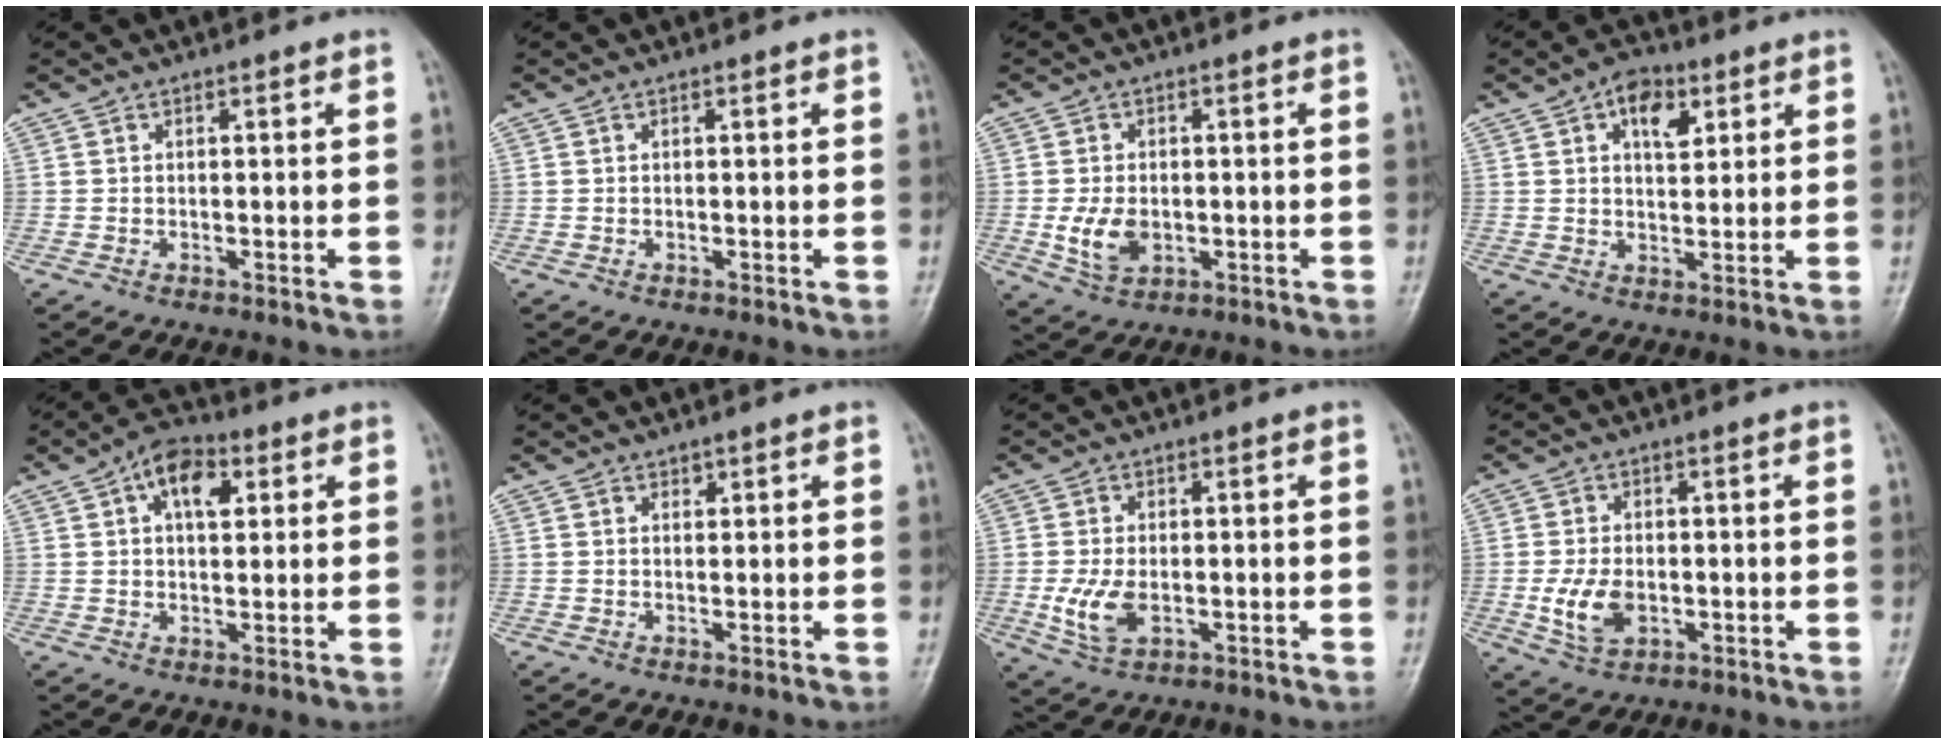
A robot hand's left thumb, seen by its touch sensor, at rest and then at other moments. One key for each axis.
{"total": 0.0}
{"total": 6.3, "fx": -1.0, "fy": 4.3, "fz": 4.5, "tx": -0.076, "ty": -0.003, "tz": -0.010}
{"total": 6.9, "fx": 3.0, "fy": 4.0, "fz": 4.7, "tx": -0.050, "ty": -0.008, "tz": 0.042}
{"total": 7.9, "fx": 2.9, "fy": 4.6, "fz": 5.8, "tx": -0.079, "ty": 0.007, "tz": 0.038}
{"total": 0.7, "fx": 0.5, "fy": 0.4, "fz": 0.2, "tx": 0.002, "ty": -0.003, "tz": 0.006}
{"total": 6.2, "fx": -1.1, "fy": 3.7, "fz": 4.9, "tx": -0.101, "ty": -0.006, "tz": -0.015}
{"total": 6.8, "fx": -1.2, "fy": 4.4, "fz": 5.1, "tx": -0.093, "ty": -0.002, "tz": -0.017}